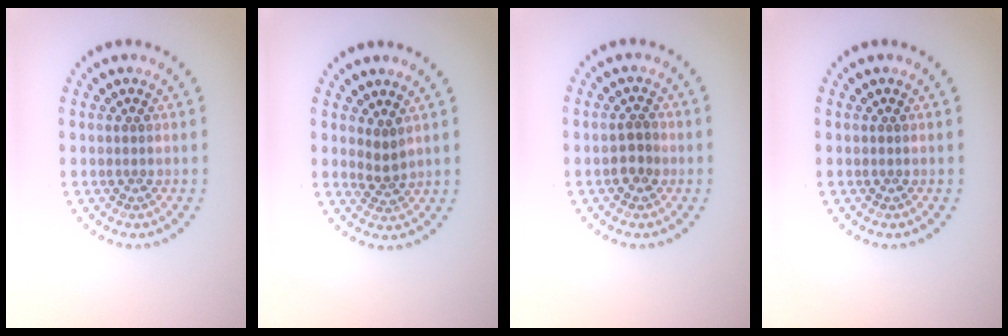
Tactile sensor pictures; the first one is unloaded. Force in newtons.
{"total": 1.7, "press": 1.2, "slide": 1.3}
{"total": 1.8, "press": 1.8, "slide": 0.5}
{"total": 0.0}